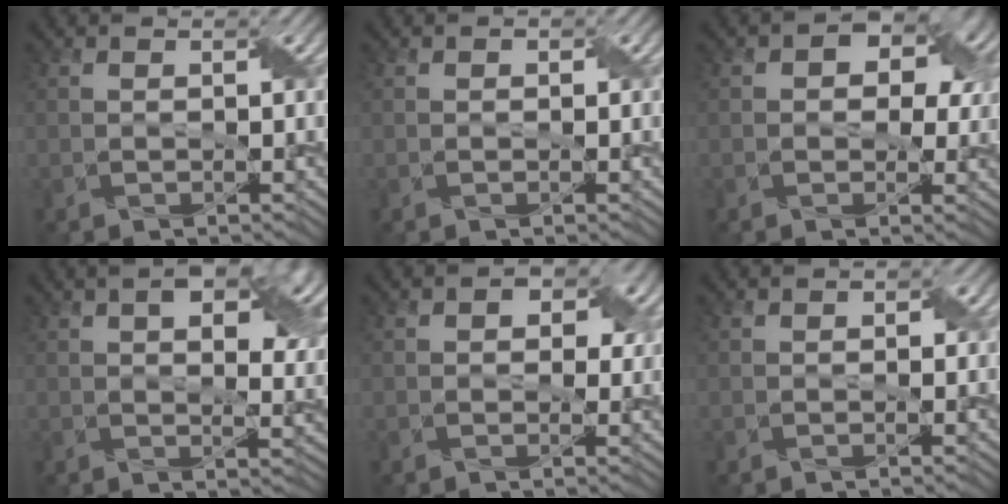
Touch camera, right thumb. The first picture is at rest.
{"total": 0.7, "force": [0.1, 0.6, 0.4], "torque": [-0.003, -0.002, 0.003]}
{"total": 7.4, "force": [2.4, 5.2, 4.8], "torque": [-0.055, -0.001, 0.028]}
{"total": 11.5, "force": [4.5, 6.2, 8.7], "torque": [-0.116, 0.005, 0.064]}
{"total": 4.5, "force": [1.2, 3.2, 2.9], "torque": [-0.037, -0.009, 0.013]}
{"total": 1.2, "force": [0.1, 1.0, 0.8], "torque": [-0.009, -0.002, 0.004]}